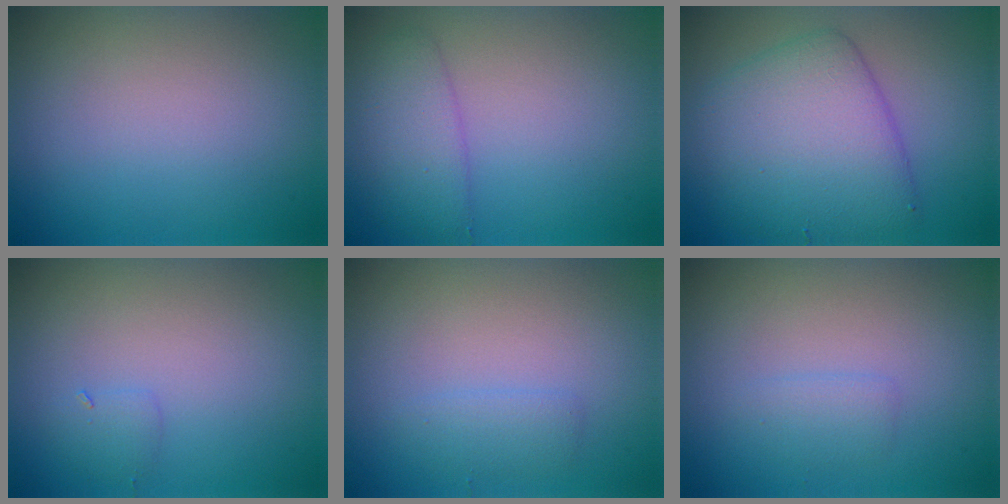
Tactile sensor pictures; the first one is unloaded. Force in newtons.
{"total": 2.9, "press": 2.9, "slide": 0.1}
{"total": 7.6, "press": 7.6, "slide": 0.2}
{"total": 1.0, "press": 1.0, "slide": 0.0}
{"total": 1.4, "press": 1.4, "slide": 0.1}
{"total": 1.2, "press": 1.2, "slide": 0.0}